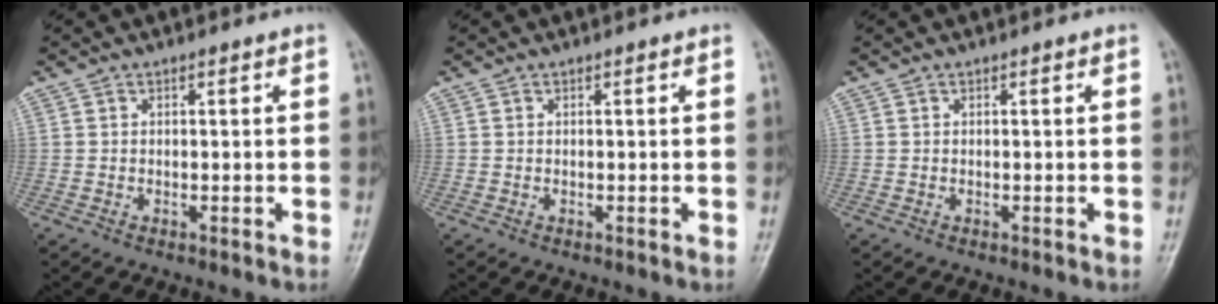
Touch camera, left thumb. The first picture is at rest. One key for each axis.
{"total": 0.0}
{"total": 0.0}